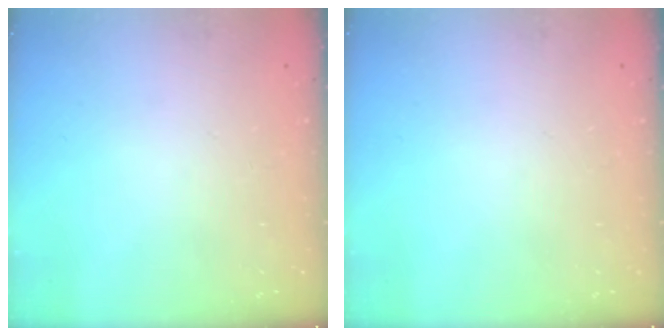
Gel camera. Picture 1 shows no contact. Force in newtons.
{"total": 0.0}